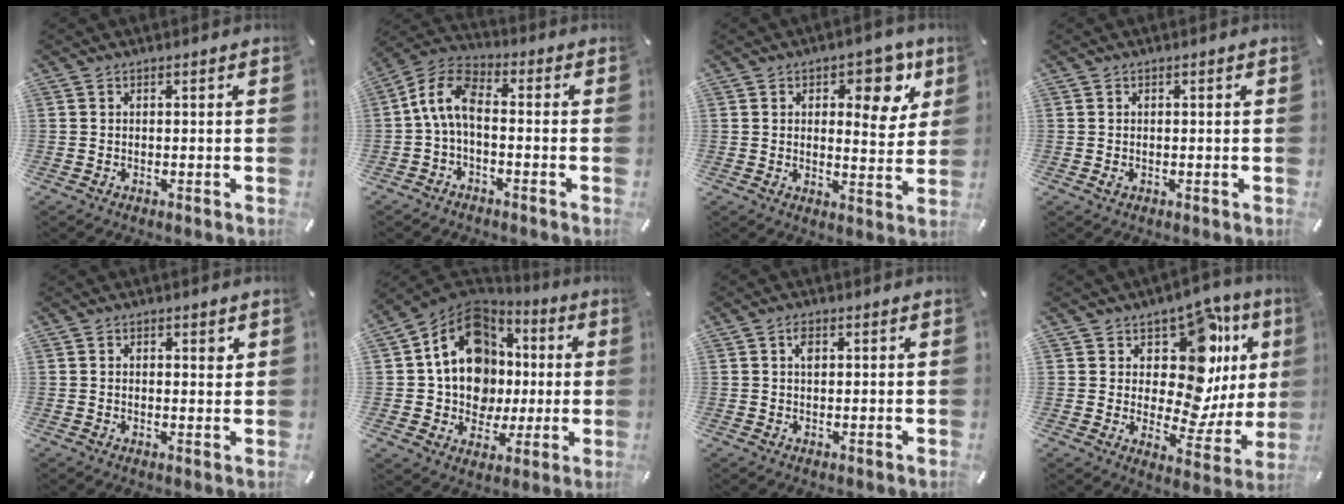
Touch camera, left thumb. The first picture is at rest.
{"total": 8.7, "force": [-1.0, 4.8, 7.1], "torque": [-0.159, 0.004, -0.018]}
{"total": 10.7, "force": [4.8, 5.5, 7.8], "torque": [-0.082, -0.025, 0.072]}
{"total": 0.9, "force": [-0.1, 0.6, 0.7], "torque": [-0.013, 0.001, -0.002]}
{"total": 1.9, "force": [0.8, 1.0, 1.5], "torque": [-0.015, -0.004, 0.009]}
{"total": 16.7, "force": [2.8, 14.0, 8.6], "torque": [-0.143, -0.028, 0.056]}
{"total": 2.1, "force": [0.7, 1.1, 1.6], "torque": [-0.027, 0.000, 0.011]}
{"total": 19.6, "force": [7.1, 10.4, 15.0], "torque": [-0.222, -0.078, 0.110]}